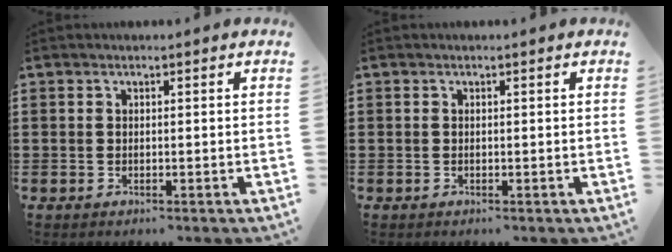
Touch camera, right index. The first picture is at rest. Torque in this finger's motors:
{"motor_torque": [0.00, 0.00, 0.00, 0.00]}